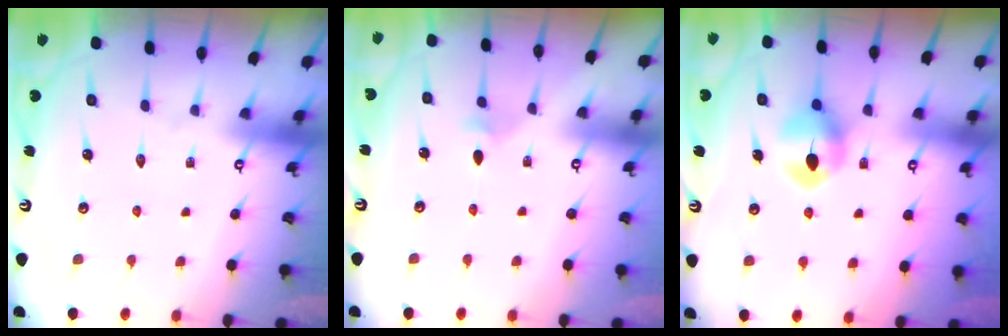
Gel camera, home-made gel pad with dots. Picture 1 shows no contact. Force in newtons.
{"total": 3.0, "press": 2.9, "slide": 0.7}
{"total": 8.4, "press": 8.4, "slide": 0.3}